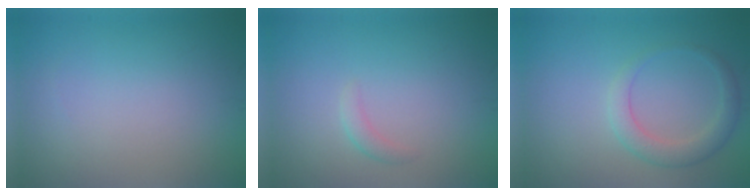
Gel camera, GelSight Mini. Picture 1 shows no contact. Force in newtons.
{"total": 1.1, "press": 1.1, "slide": 0.1}
{"total": 2.8, "press": 2.8, "slide": 0.3}